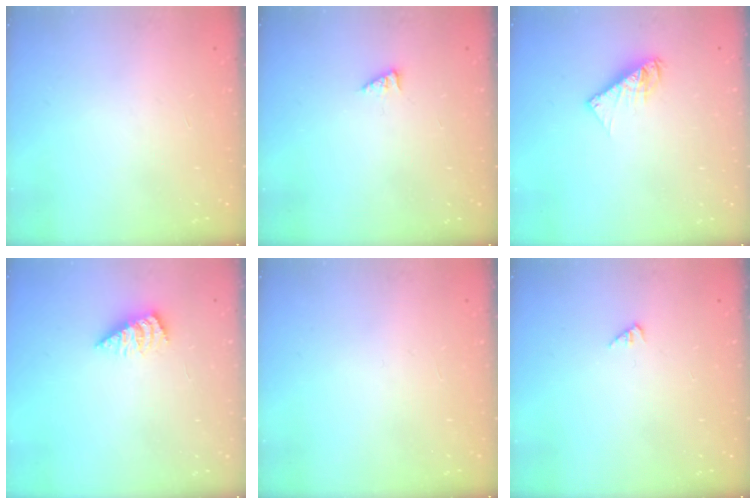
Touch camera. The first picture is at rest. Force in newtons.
{"total": 1.6, "press": 1.5, "slide": 0.3}
{"total": 6.5, "press": 6.5, "slide": 0.3}
{"total": 2.9, "press": 2.9, "slide": 0.3}
{"total": 0.0}
{"total": 1.7, "press": 1.7, "slide": 0.3}